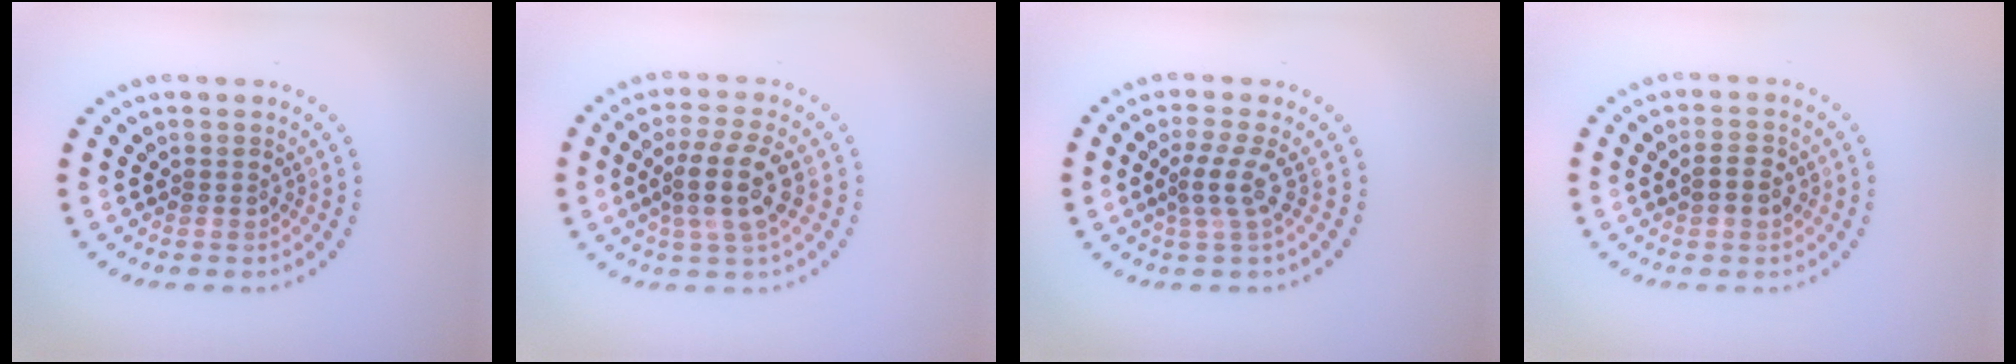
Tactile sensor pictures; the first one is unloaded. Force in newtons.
{"total": 4.4, "press": 3.8, "slide": 2.2}
{"total": 2.5, "press": 1.8, "slide": 1.7}
{"total": 2.3, "press": 2.3, "slide": 0.2}